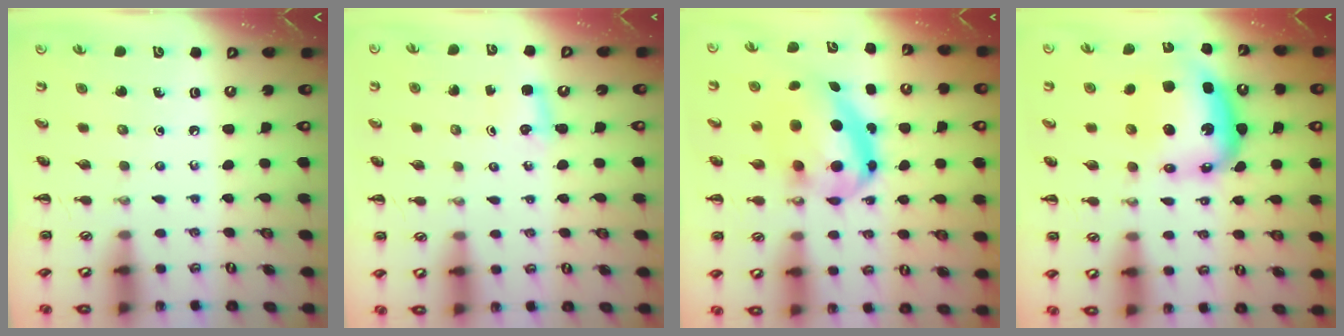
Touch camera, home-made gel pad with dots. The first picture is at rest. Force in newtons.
{"total": 2.8, "press": 2.6, "slide": 0.9}
{"total": 13.5, "press": 13.2, "slide": 3.0}
{"total": 9.2, "press": 8.8, "slide": 2.9}